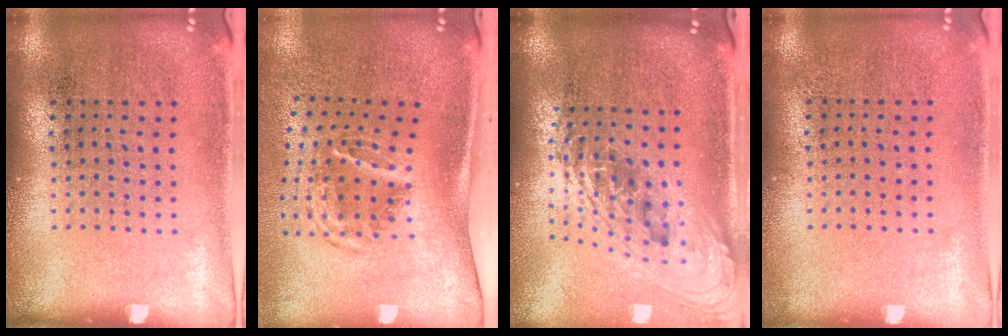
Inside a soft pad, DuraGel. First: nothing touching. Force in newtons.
{"total": 1.9, "press": 1.2, "slide": 1.5}
{"total": 2.3, "press": 1.7, "slide": 1.6}
{"total": 0.0}